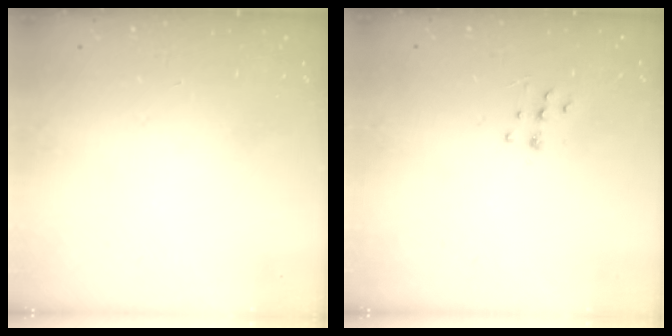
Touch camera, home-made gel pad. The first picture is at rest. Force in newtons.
{"total": 5.3, "press": 5.2, "slide": 0.7}